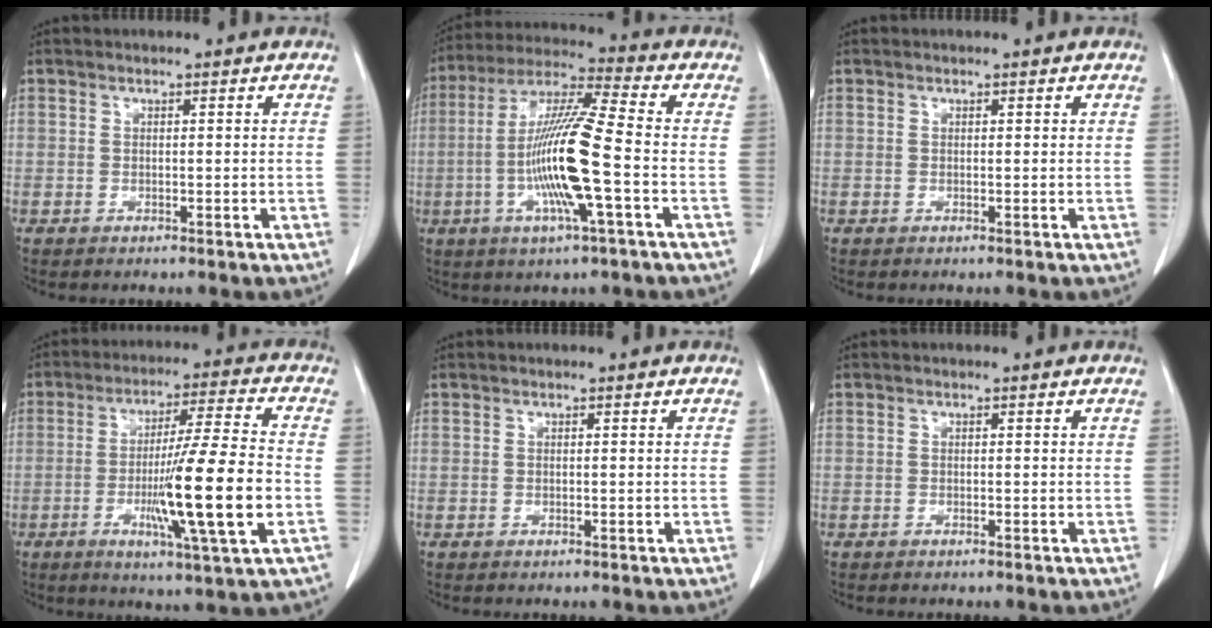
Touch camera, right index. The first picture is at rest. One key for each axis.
{"total": 14.7, "fx": -3.1, "fy": 0.2, "fz": 14.4, "tx": -0.287, "ty": -0.005, "tz": -0.065}
{"total": 0.0}
{"total": 15.0, "fx": -3.4, "fy": -0.6, "fz": 14.6, "tx": -0.248, "ty": -0.016, "tz": -0.061}
{"total": 0.0}
{"total": 0.0}